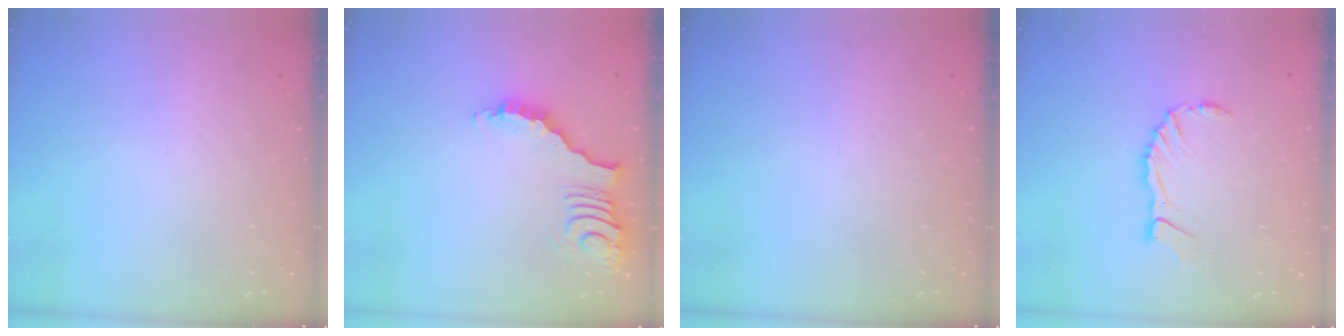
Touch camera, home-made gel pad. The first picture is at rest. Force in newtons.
{"total": 3.9, "press": 3.9, "slide": 0.6}
{"total": 0.0}
{"total": 5.2, "press": 5.2, "slide": 0.2}